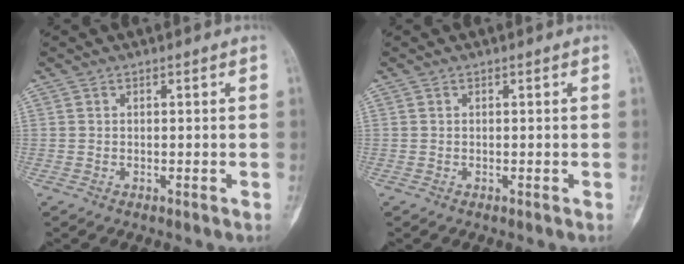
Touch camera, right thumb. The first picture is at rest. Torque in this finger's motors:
{"motor_torque": [0.00, 0.00, 0.04, 0.04, 0.03]}